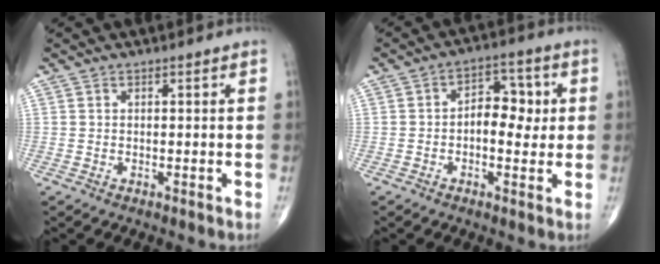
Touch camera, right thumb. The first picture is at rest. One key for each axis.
{"total": 7.8, "fx": 0.3, "fy": 4.8, "fz": 6.1, "tx": -0.054, "ty": 0.017, "tz": 0.000}